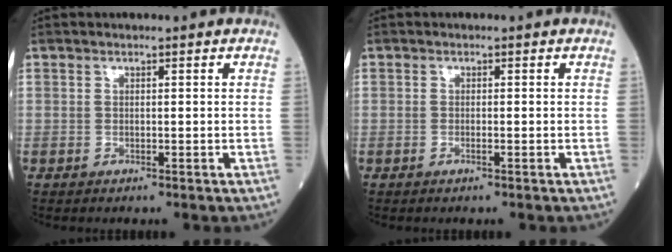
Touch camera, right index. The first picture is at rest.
{"total": 0.6, "force": [-0.3, 0.0, 0.6], "torque": [-0.013, -0.001, -0.005]}